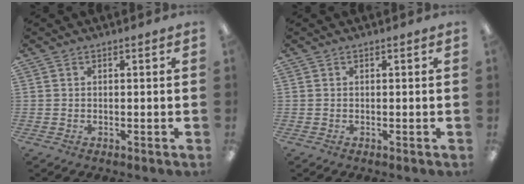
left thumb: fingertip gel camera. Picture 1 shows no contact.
{"total": 0.0}